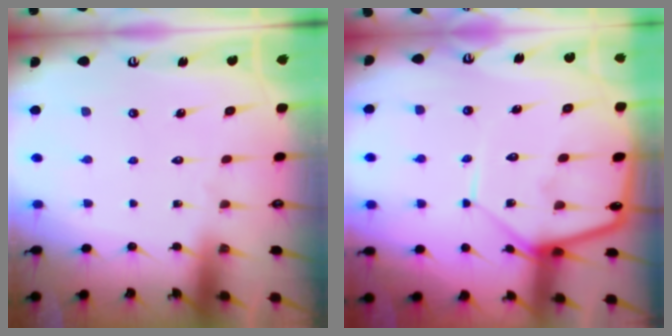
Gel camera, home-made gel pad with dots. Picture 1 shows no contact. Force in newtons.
{"total": 12.2, "press": 12.2, "slide": 1.0}